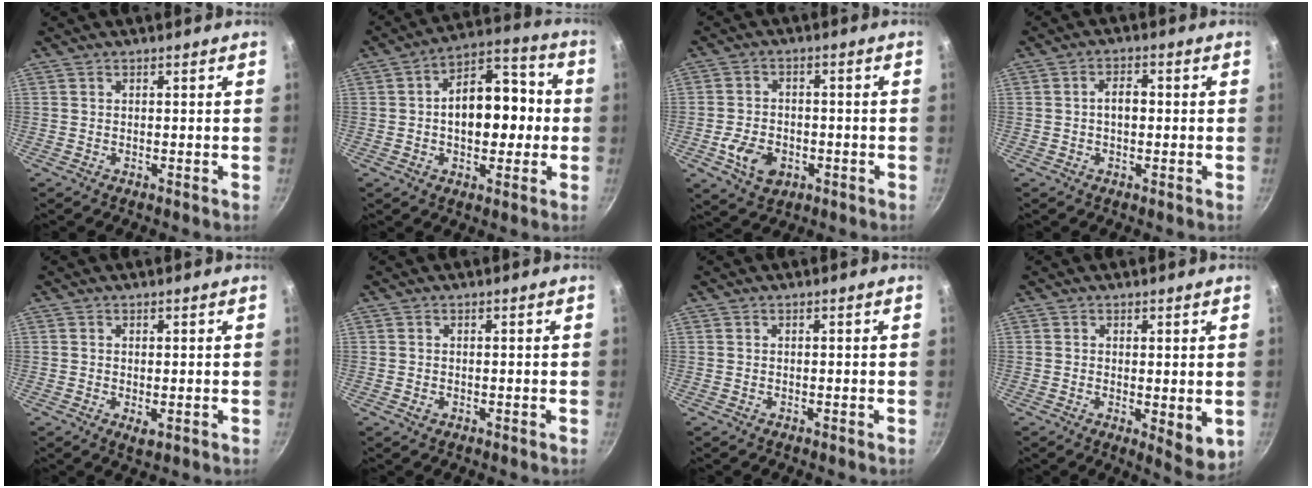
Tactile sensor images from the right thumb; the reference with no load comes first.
{"total": 15.1, "force": [-0.6, 9.6, 11.6], "torque": [-0.126, 0.039, -0.018]}
{"total": 7.8, "force": [-2.7, 5.5, 4.9], "torque": [-0.078, 0.014, -0.044]}
{"total": 3.5, "force": [-0.1, 2.2, 2.8], "torque": [-0.035, 0.012, -0.004]}
{"total": 1.9, "force": [-0.1, 1.0, 1.5], "torque": [-0.025, -0.007, -0.001]}
{"total": 0.7, "force": [-0.2, 0.6, 0.3], "torque": [-0.004, 0.000, -0.002]}
{"total": 0.0}
{"total": 5.7, "force": [0.0, 2.5, 5.2], "torque": [-0.073, -0.018, 0.002]}